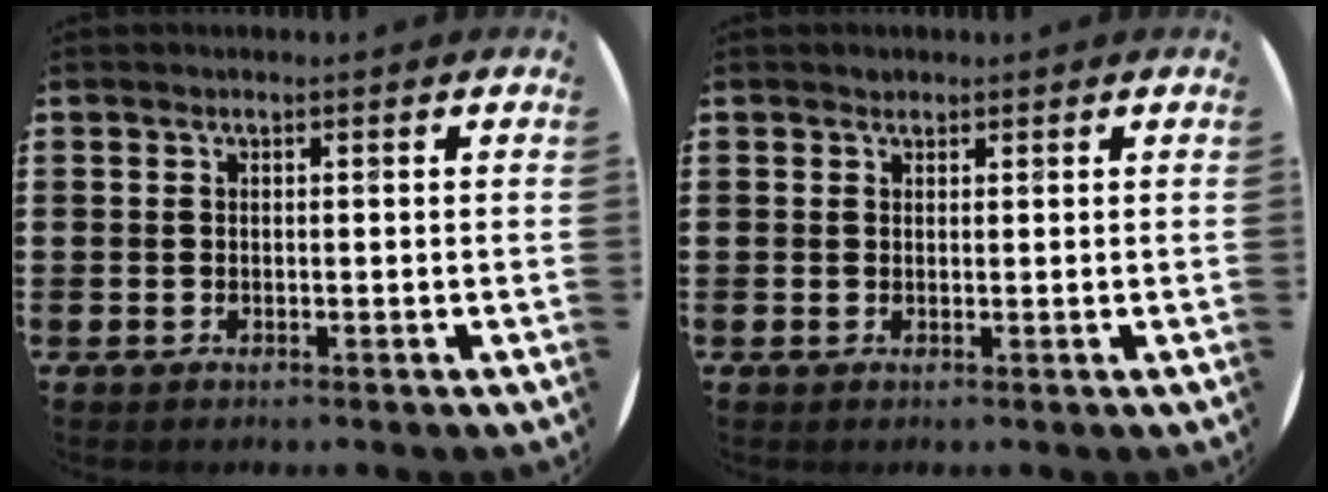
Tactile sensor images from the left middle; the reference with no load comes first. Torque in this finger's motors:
{"motor_torque": [0.09, 0.03, -0.02, 0.00]}